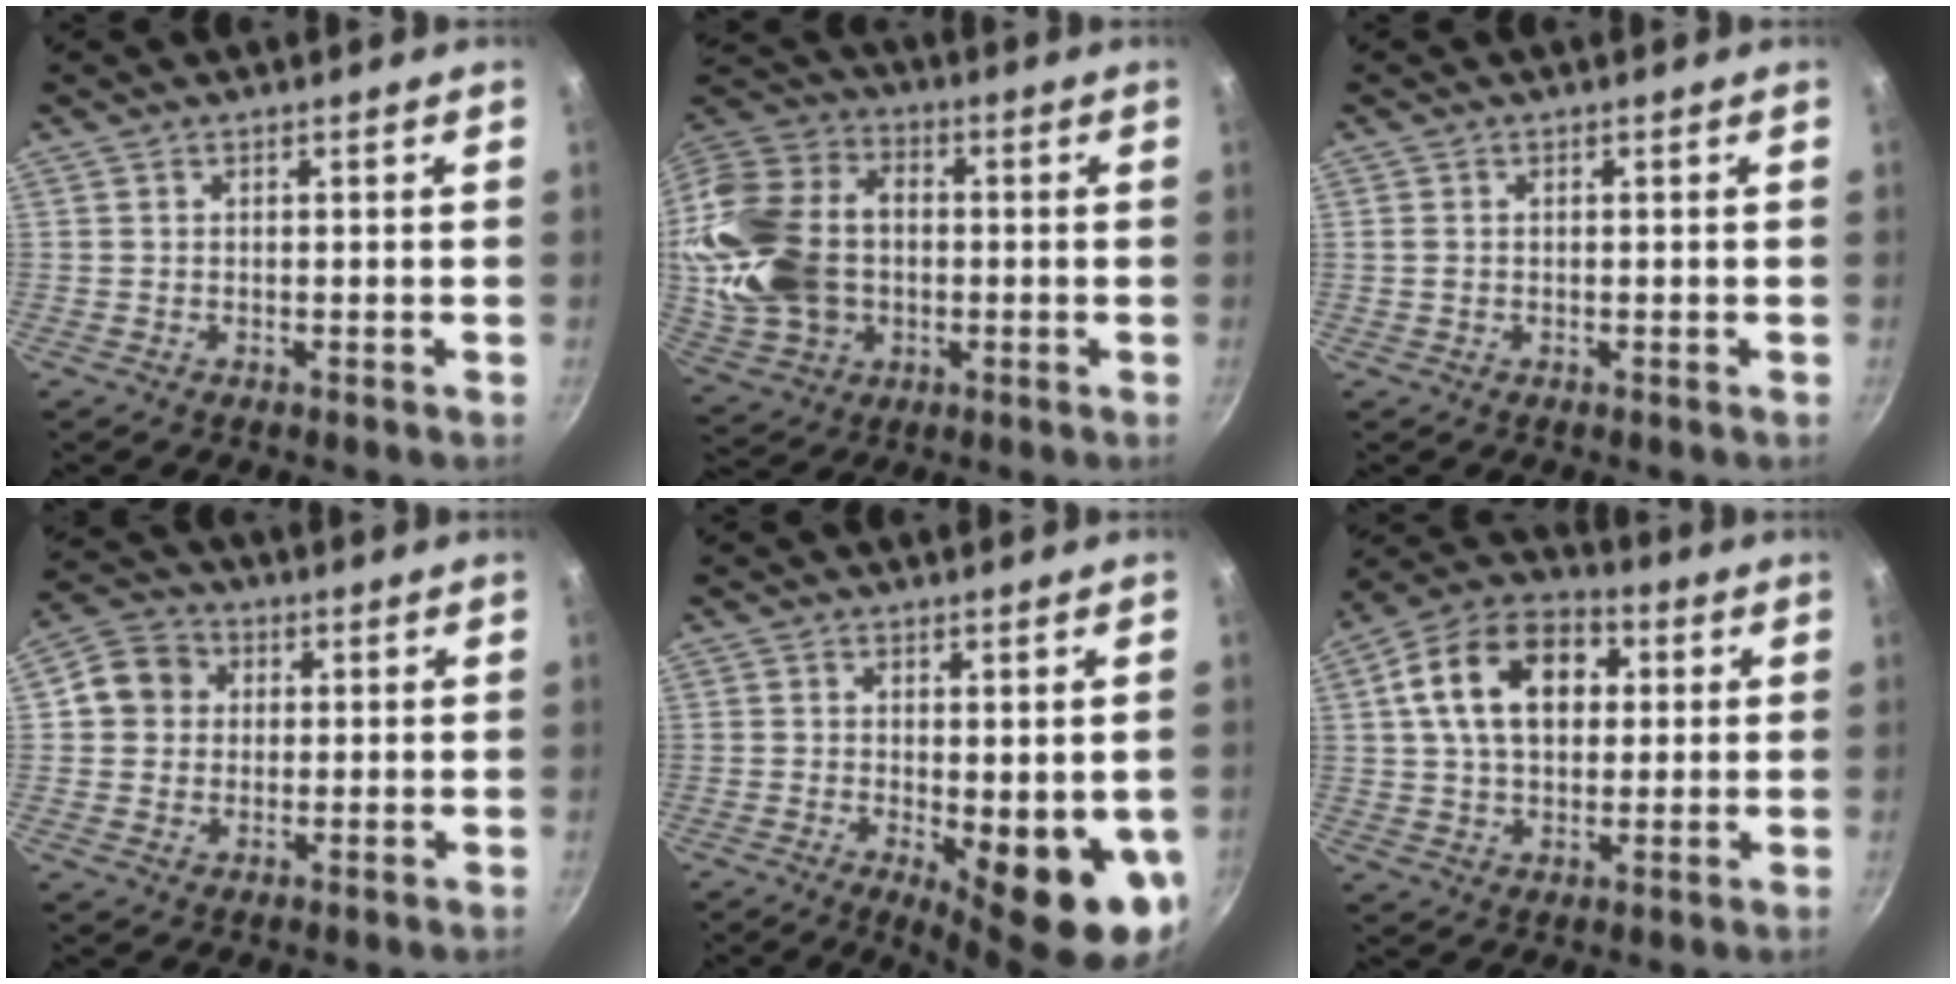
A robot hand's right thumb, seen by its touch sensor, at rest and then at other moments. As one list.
[{"total": 22.1, "force": [-0.6, 16.5, 14.7], "torque": [-0.276, 0.028, 0.000]}, {"total": 1.0, "force": [0.0, 0.9, 0.6], "torque": [-0.010, 0.003, 0.000]}, {"total": 7.5, "force": [1.3, 6.8, 2.9], "torque": [-0.016, 0.009, 0.008]}, {"total": 12.6, "force": [-2.1, 4.1, 11.7], "torque": [-0.131, -0.019, -0.016]}, {"total": 16.9, "force": [3.8, 11.6, 11.8], "torque": [-0.174, 0.021, 0.049]}]